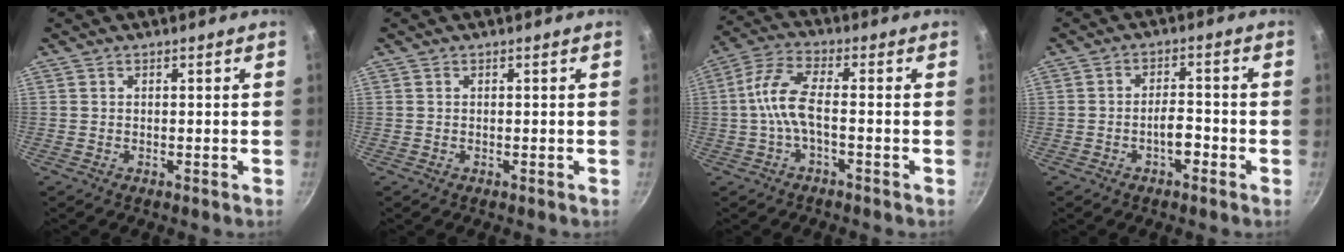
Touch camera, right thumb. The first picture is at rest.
{"total": 0.0}
{"total": 7.6, "force": [-1.6, 2.6, 6.9], "torque": [-0.162, 0.024, -0.045]}
{"total": 4.0, "force": [-1.9, 1.7, 3.0], "torque": [-0.038, 0.024, -0.033]}